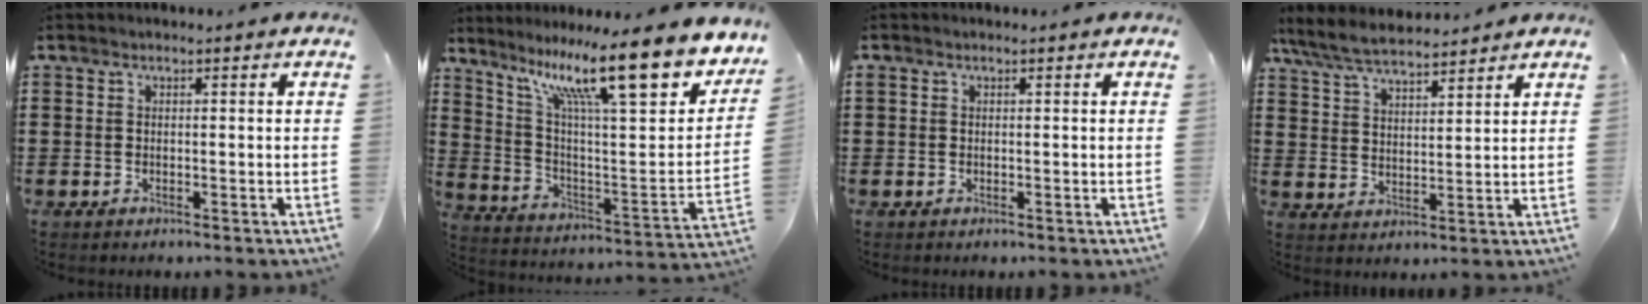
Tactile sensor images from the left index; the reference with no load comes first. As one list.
[{"total": 16.7, "force": [10.9, 3.4, 12.2], "torque": [-0.224, -0.072, 0.170]}, {"total": 0.0}, {"total": 6.6, "force": [6.0, 1.3, 2.5], "torque": [-0.070, -0.017, 0.110]}]